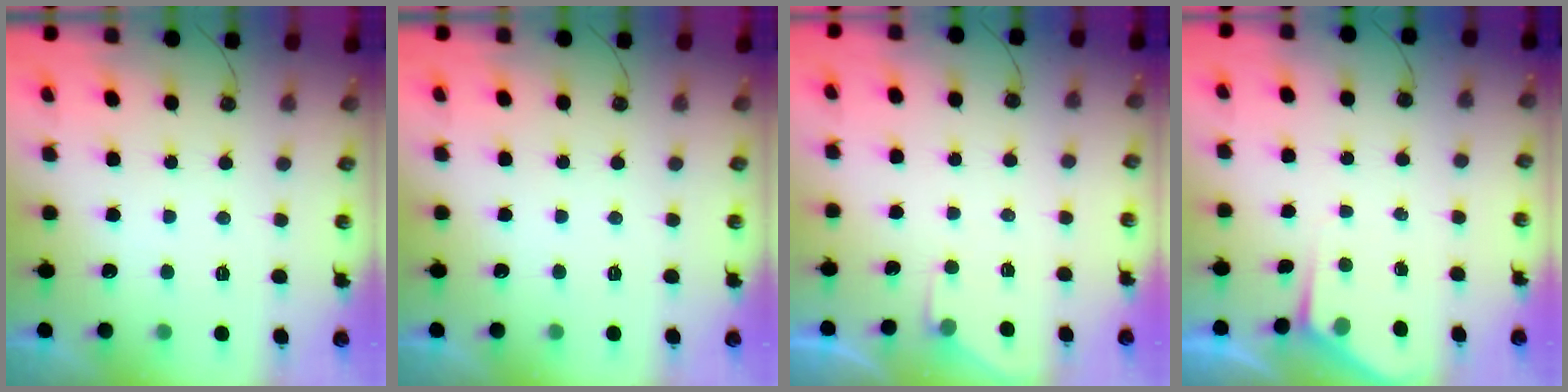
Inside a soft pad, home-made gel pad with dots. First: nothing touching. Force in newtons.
{"total": 0.0}
{"total": 1.9, "press": 1.9, "slide": 0.3}
{"total": 2.9, "press": 2.8, "slide": 0.5}